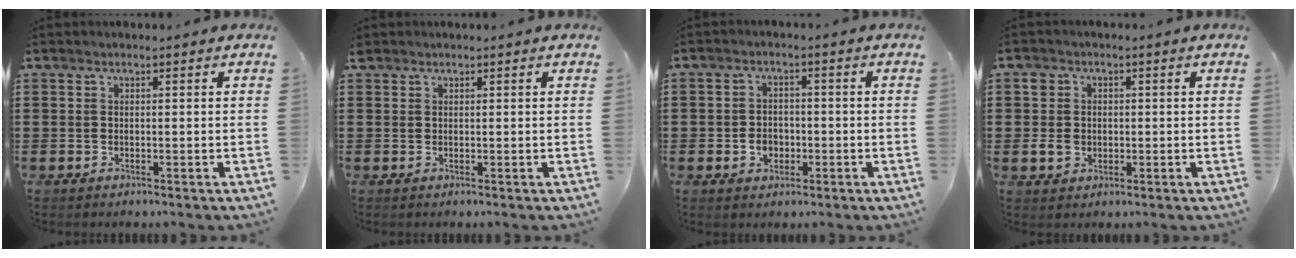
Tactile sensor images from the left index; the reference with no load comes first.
{"total": 0.7, "force": [0.6, 0.4, 0.1], "torque": [-0.004, 0.003, 0.012]}
{"total": 3.1, "force": [-1.0, 2.5, 1.6], "torque": [-0.035, 0.002, -0.022]}
{"total": 3.6, "force": [-0.2, 3.3, 1.4], "torque": [-0.035, 0.008, -0.006]}